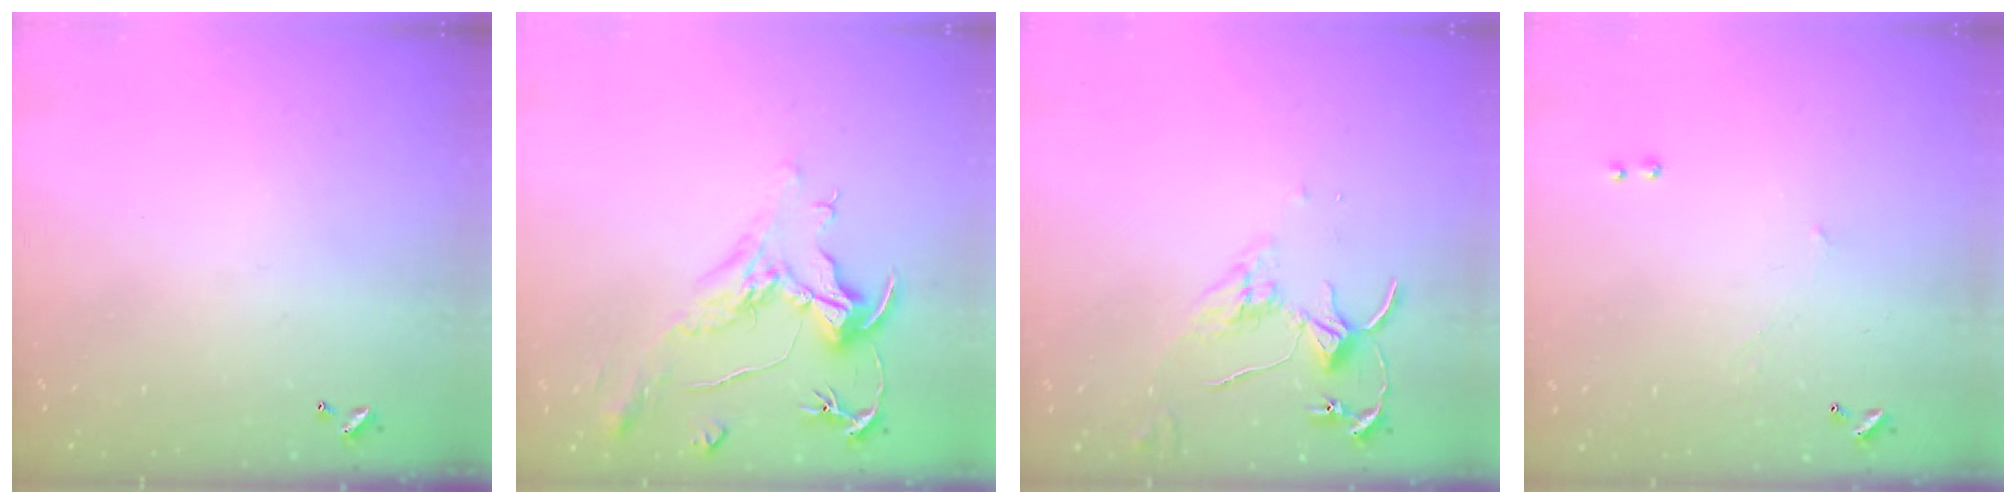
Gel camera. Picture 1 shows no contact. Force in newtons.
{"total": 2.2, "press": 1.7, "slide": 1.4}
{"total": 3.6, "press": 3.6, "slide": 0.6}
{"total": 1.3, "press": 1.0, "slide": 0.7}